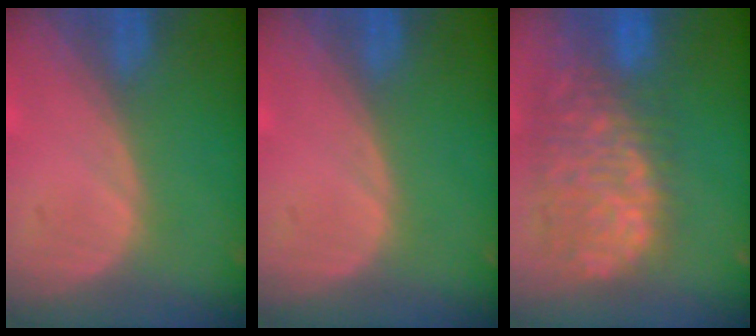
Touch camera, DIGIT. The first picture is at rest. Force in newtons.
{"total": 0.0}
{"total": 12.5, "press": 10.2, "slide": 7.1}